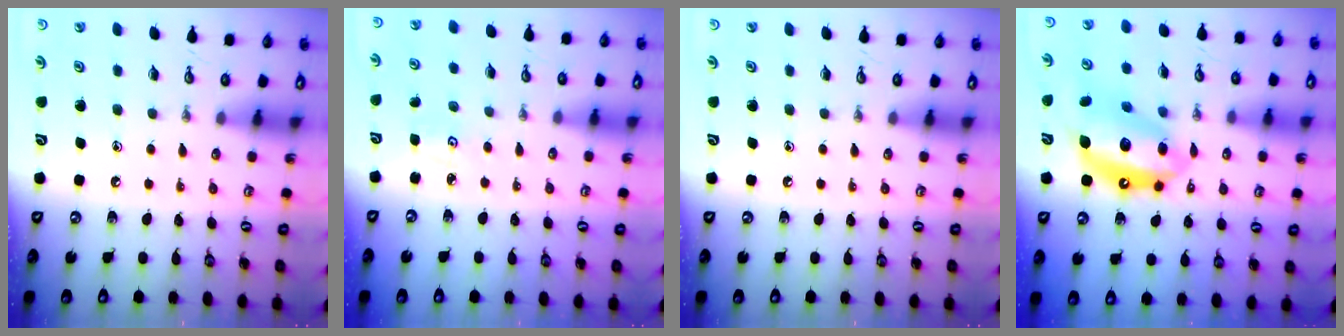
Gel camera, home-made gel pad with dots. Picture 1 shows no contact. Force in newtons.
{"total": 2.5, "press": 2.4, "slide": 0.4}
{"total": 0.0}
{"total": 15.9, "press": 15.9, "slide": 1.2}